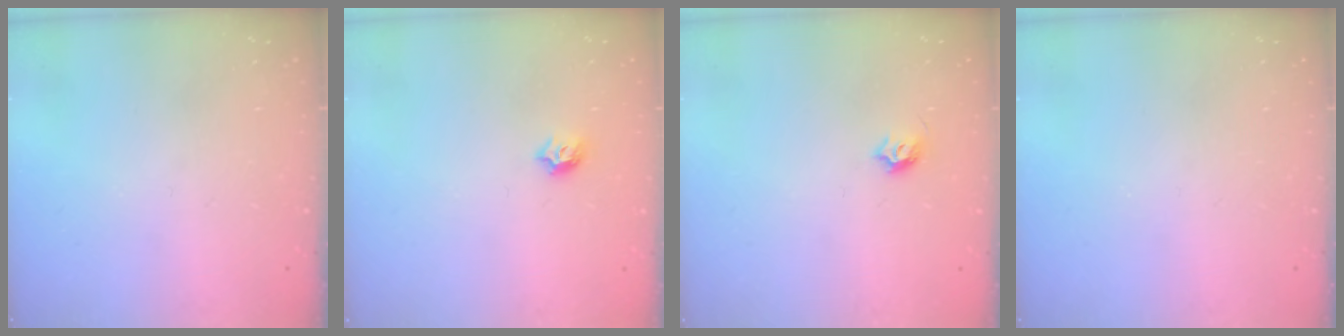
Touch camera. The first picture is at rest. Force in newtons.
{"total": 5.3, "press": 5.3, "slide": 0.9}
{"total": 4.5, "press": 4.3, "slide": 1.0}
{"total": 0.0}